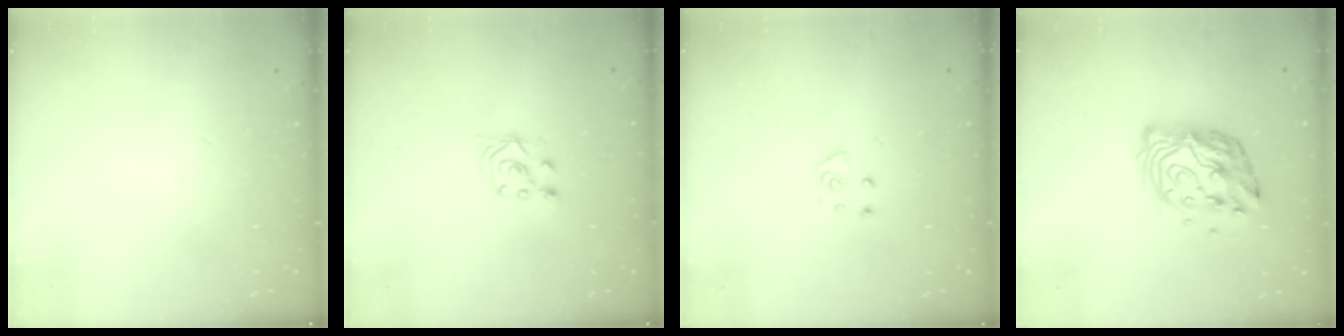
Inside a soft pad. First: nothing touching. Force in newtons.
{"total": 3.0, "press": 2.8, "slide": 0.9}
{"total": 6.4, "press": 6.4, "slide": 0.6}
{"total": 11.7, "press": 11.7, "slide": 1.1}